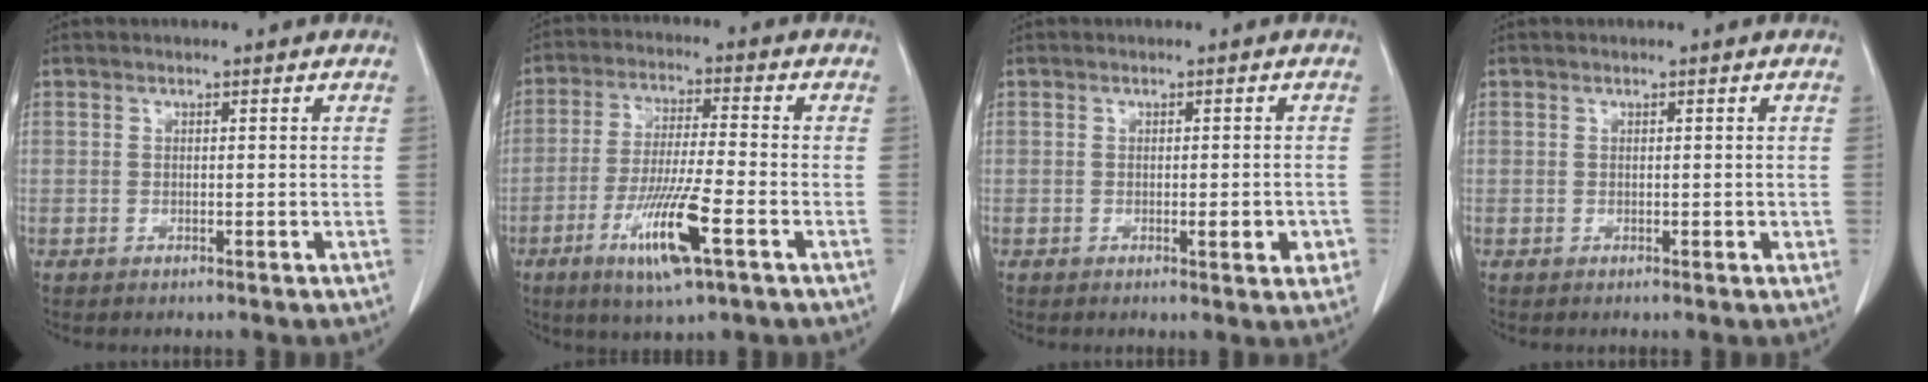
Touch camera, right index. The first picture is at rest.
{"total": 11.3, "force": [-4.9, 0.6, 10.2], "torque": [-0.196, -0.021, -0.089]}
{"total": 3.4, "force": [-1.1, 0.9, 3.1], "torque": [-0.038, -0.002, -0.012]}
{"total": 0.9, "force": [-0.2, 0.5, 0.7], "torque": [-0.007, 0.001, -0.003]}